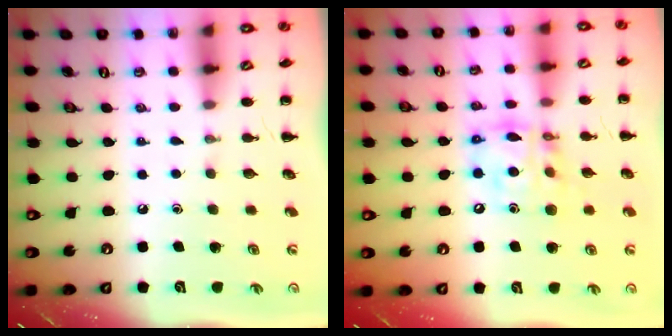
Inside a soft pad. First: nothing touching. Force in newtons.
{"total": 14.6, "press": 14.2, "slide": 3.7}